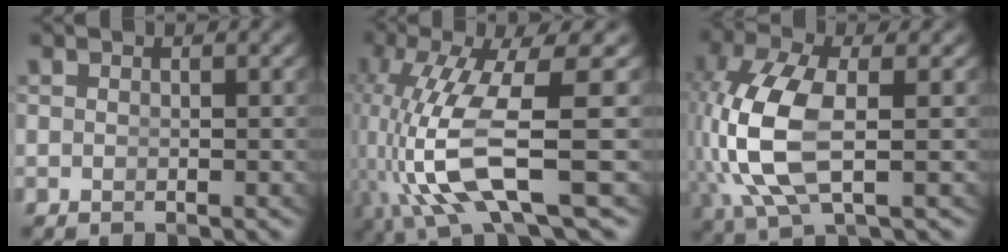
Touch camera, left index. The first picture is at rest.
{"total": 8.9, "force": [-1.5, 2.8, 8.3], "torque": [-0.178, -0.025, -0.007]}
{"total": 6.7, "force": [-0.1, 3.0, 6.0], "torque": [-0.156, -0.023, 0.019]}